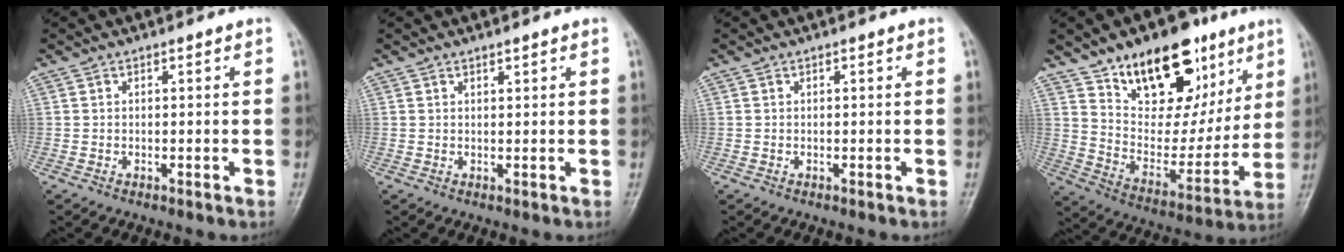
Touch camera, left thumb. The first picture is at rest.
{"total": 0.9, "force": [0.7, 0.2, 0.5], "torque": [-0.007, -0.005, 0.013]}
{"total": 0.0}
{"total": 22.6, "force": [13.1, 12.5, 13.5], "torque": [-0.148, -0.051, 0.222]}